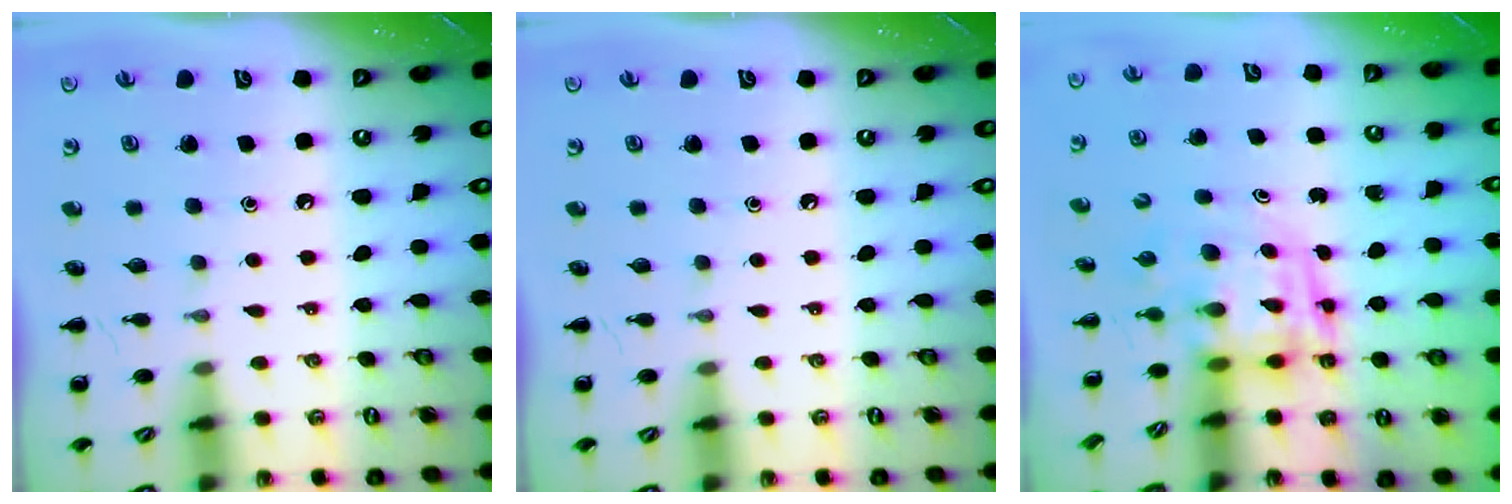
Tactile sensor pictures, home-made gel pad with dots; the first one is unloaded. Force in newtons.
{"total": 0.0}
{"total": 3.9, "press": 3.9, "slide": 0.7}